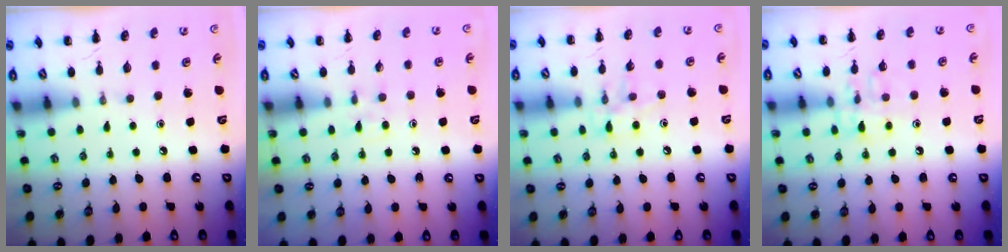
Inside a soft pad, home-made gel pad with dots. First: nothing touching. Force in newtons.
{"total": 4.2, "press": 3.9, "slide": 1.6}
{"total": 7.9, "press": 7.9, "slide": 0.5}
{"total": 8.7, "press": 8.7, "slide": 0.7}